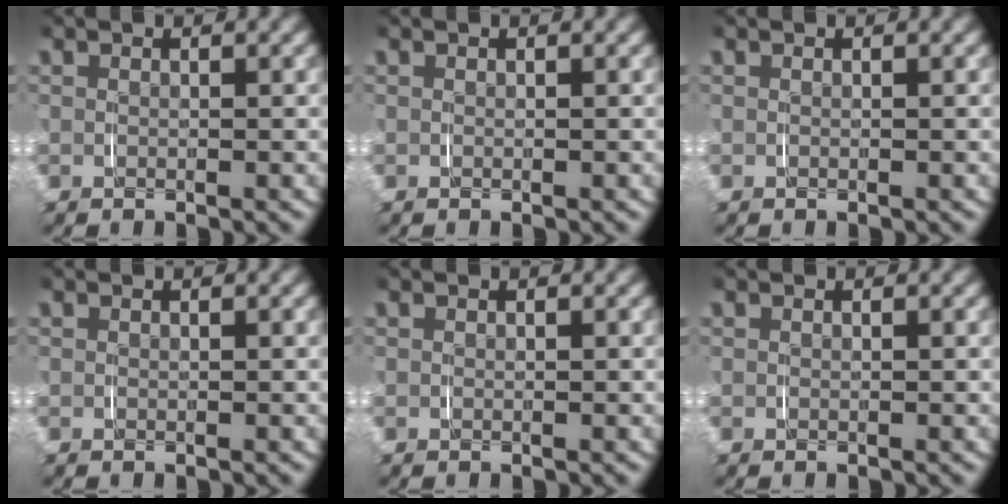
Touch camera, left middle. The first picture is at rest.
{"total": 0.0}
{"total": 0.0}
{"total": 0.0}
{"total": 0.0}
{"total": 0.0}